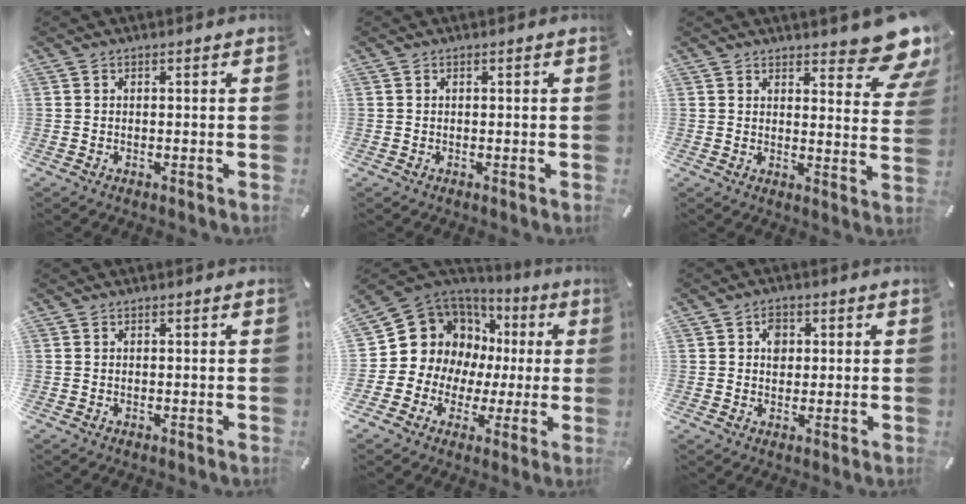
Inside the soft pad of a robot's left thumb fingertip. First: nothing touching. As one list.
[{"total": 0.0}, {"total": 10.7, "force": [8.2, 3.7, 5.8], "torque": [-0.057, -0.073, 0.144]}, {"total": 0.0}, {"total": 12.8, "force": [3.0, 12.0, 3.2], "torque": [-0.075, -0.051, 0.074]}, {"total": 3.9, "force": [0.6, 3.2, 2.1], "torque": [-0.023, -0.004, 0.006]}]